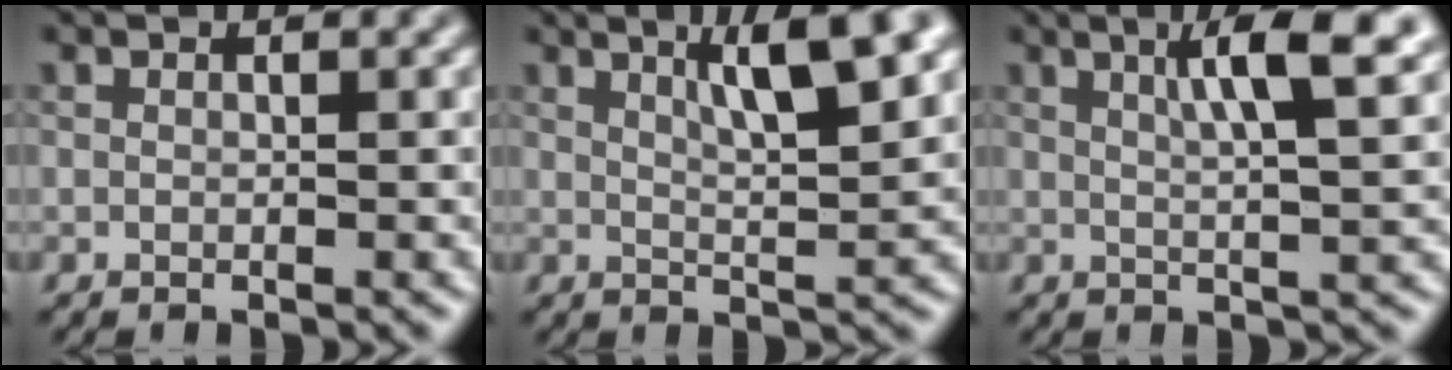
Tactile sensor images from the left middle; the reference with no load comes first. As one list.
[{"total": 6.3, "force": [3.0, 1.4, 5.4], "torque": [-0.074, 0.007, 0.046]}, {"total": 6.0, "force": [2.4, 1.1, 5.4], "torque": [-0.076, 0.006, 0.035]}]